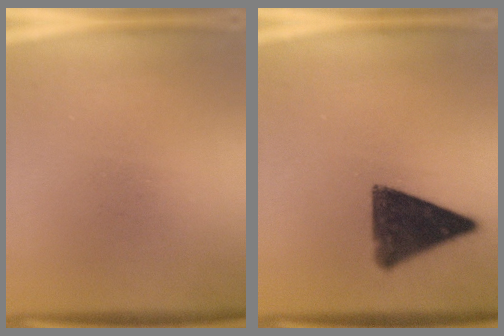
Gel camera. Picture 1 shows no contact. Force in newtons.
{"total": 12.0}